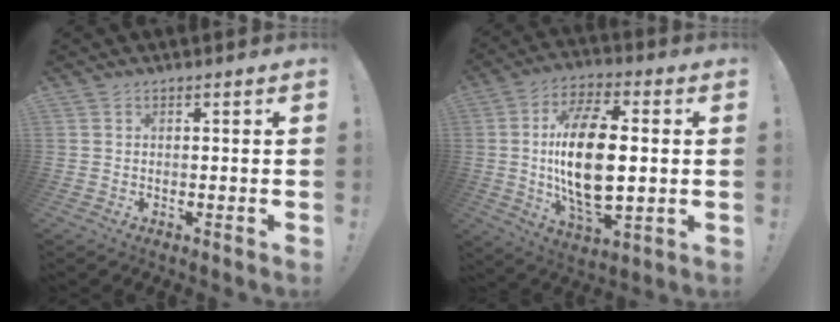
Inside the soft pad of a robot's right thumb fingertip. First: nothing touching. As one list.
[{"total": 20.2, "force": [0.9, 10.0, 17.5], "torque": [-0.331, -0.005, 0.009]}]